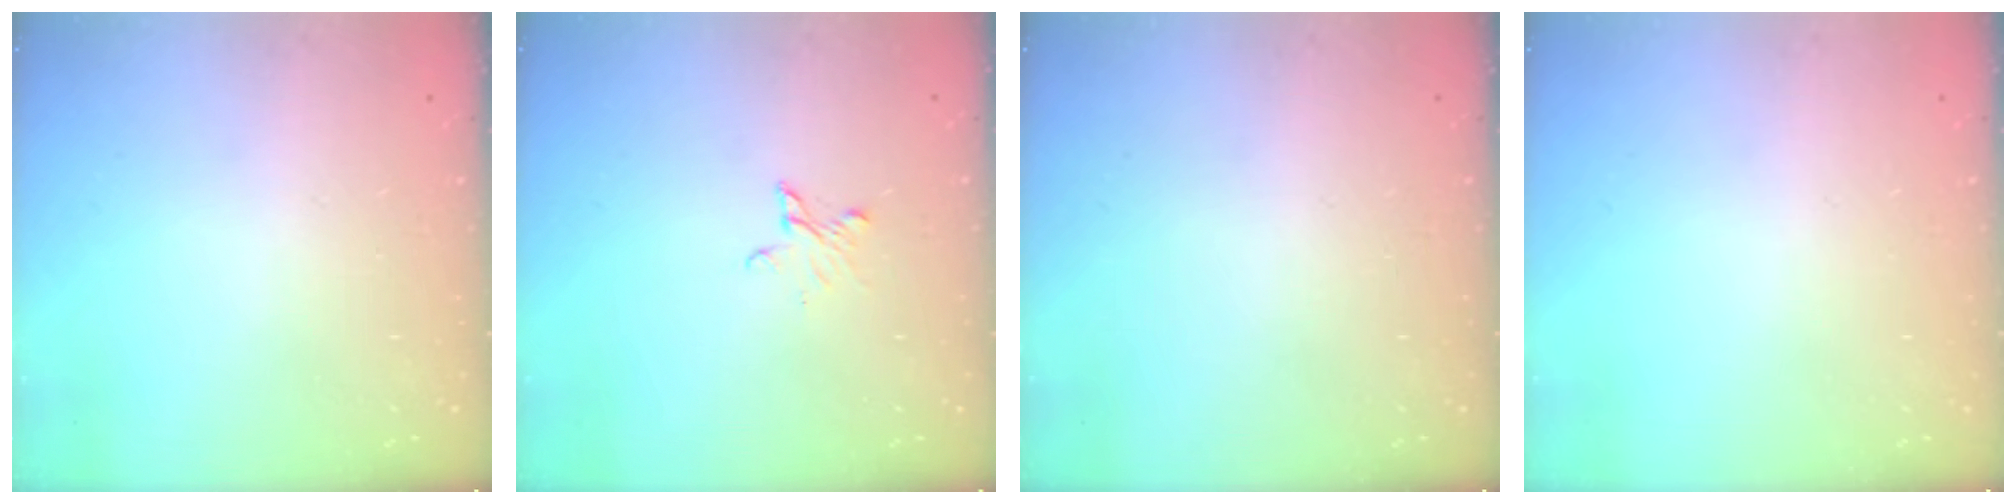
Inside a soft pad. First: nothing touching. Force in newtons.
{"total": 4.0, "press": 4.0, "slide": 0.3}
{"total": 0.0}
{"total": 0.0}